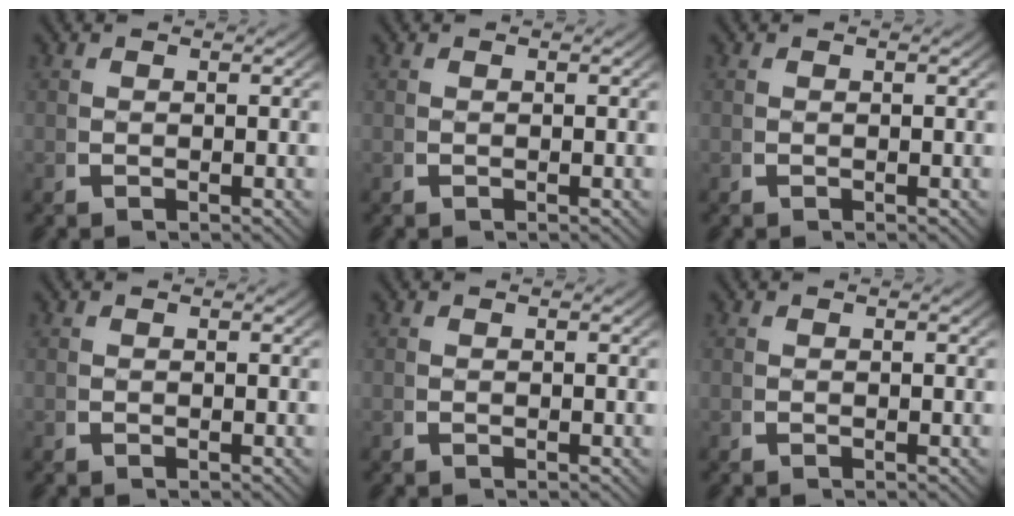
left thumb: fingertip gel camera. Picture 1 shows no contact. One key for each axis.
{"total": 0.0}
{"total": 0.0}
{"total": 0.0}
{"total": 0.0}
{"total": 0.0}